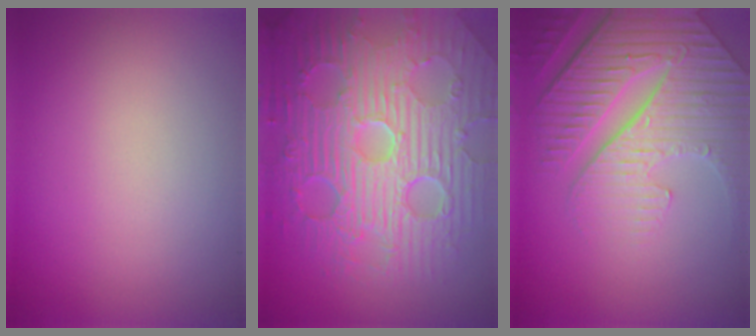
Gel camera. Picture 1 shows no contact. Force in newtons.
{"total": 11.5, "press": 7.4, "slide": 8.8}
{"total": 7.3, "press": 5.9, "slide": 4.3}